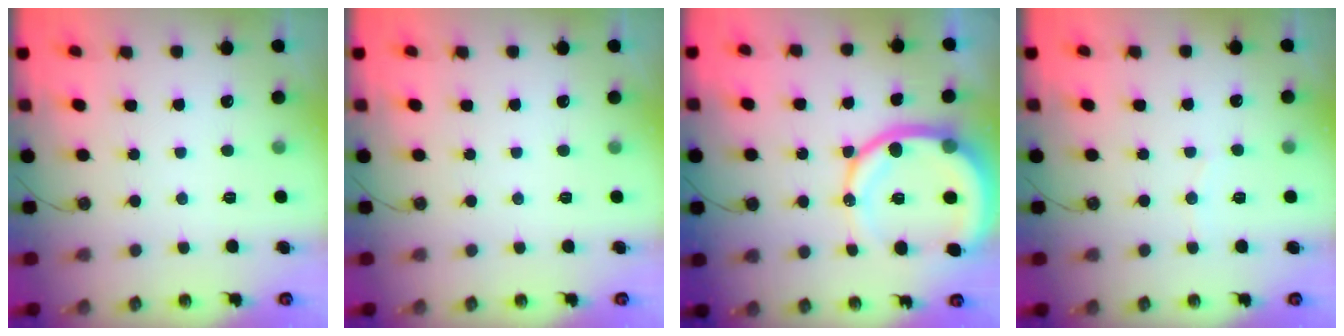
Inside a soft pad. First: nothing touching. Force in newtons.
{"total": 0.0}
{"total": 16.8, "press": 16.6, "slide": 2.4}
{"total": 3.4, "press": 3.3, "slide": 0.4}